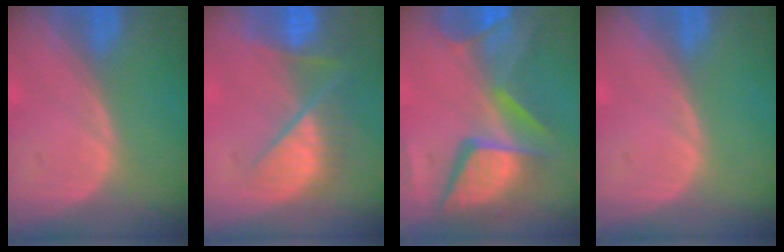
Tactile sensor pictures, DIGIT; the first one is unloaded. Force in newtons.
{"total": 9.6, "press": 8.2, "slide": 5.1}
{"total": 12.8, "press": 10.4, "slide": 7.4}
{"total": 0.0}